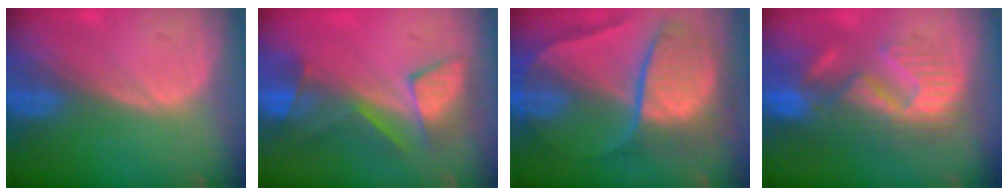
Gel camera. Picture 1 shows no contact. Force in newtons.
{"total": 7.5, "press": 7.4, "slide": 1.3}
{"total": 10.8, "press": 10.7, "slide": 1.1}
{"total": 10.6, "press": 10.0, "slide": 3.7}